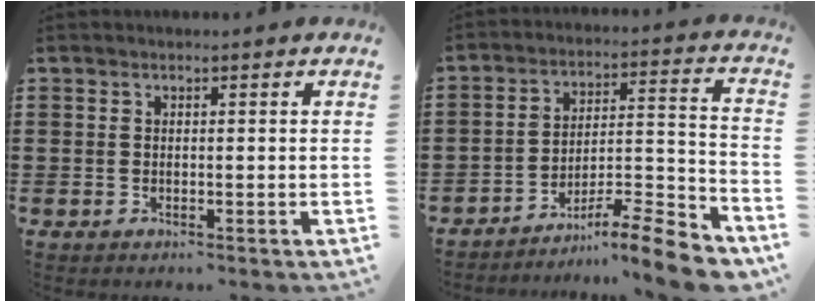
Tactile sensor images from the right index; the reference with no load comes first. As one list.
[{"total": 9.6, "force": [-8.0, 0.9, 5.2], "torque": [-0.069, 0.013, -0.154]}]